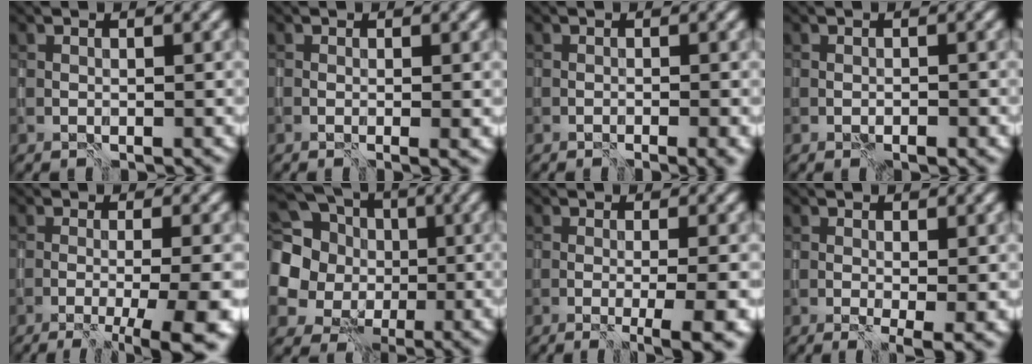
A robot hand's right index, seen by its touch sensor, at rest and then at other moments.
{"total": 1.1, "force": [-0.1, 0.0, 1.1], "torque": [-0.015, -0.005, -0.002]}
{"total": 1.4, "force": [-0.6, 0.0, 1.2], "torque": [-0.015, -0.007, -0.011]}
{"total": 1.0, "force": [-0.6, 0.4, 0.6], "torque": [-0.011, -0.006, -0.009]}
{"total": 8.6, "force": [-3.1, 2.3, 7.6], "torque": [-0.071, -0.015, -0.040]}
{"total": 14.1, "force": [2.2, 12.8, 5.6], "torque": [-0.168, 0.021, 0.014]}
{"total": 4.9, "force": [-1.4, 1.1, 4.6], "torque": [-0.053, -0.012, -0.015]}
{"total": 2.8, "force": [-0.2, 0.7, 2.7], "torque": [-0.039, -0.011, -0.003]}